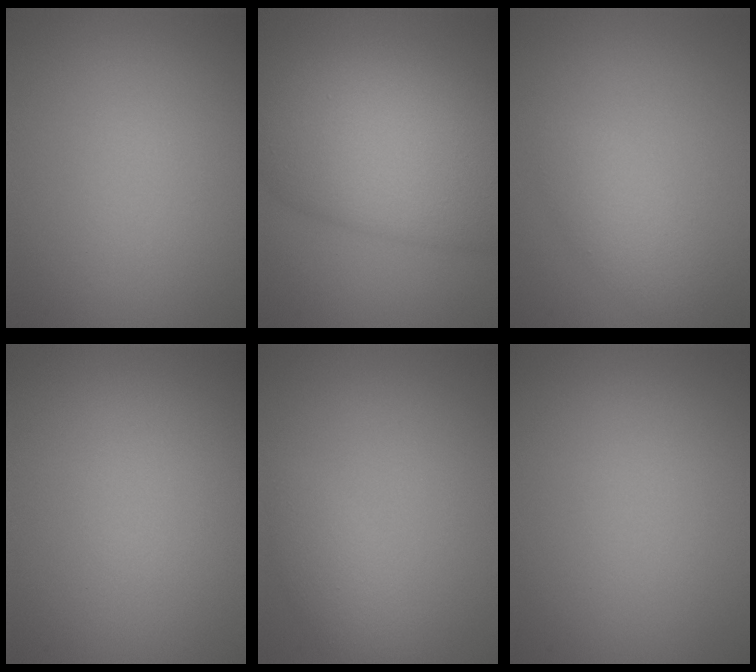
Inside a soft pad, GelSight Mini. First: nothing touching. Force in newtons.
{"total": 11.4, "press": 11.4, "slide": 0.5}
{"total": 2.7, "press": 2.7, "slide": 0.1}
{"total": 0.0}
{"total": 2.2, "press": 2.2, "slide": 0.2}
{"total": 0.0}